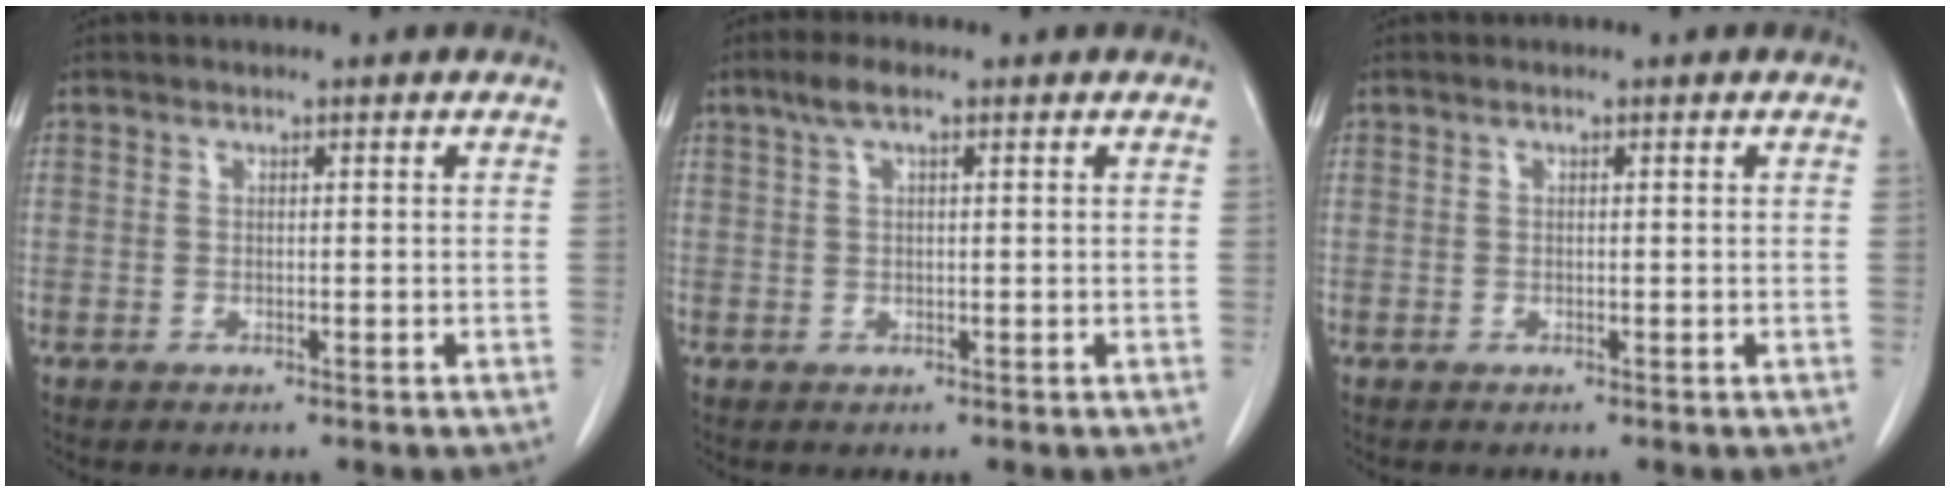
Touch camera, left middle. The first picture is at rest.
{"total": 3.1, "force": [1.8, 0.7, 2.4], "torque": [-0.053, 0.015, 0.036]}
{"total": 0.0}